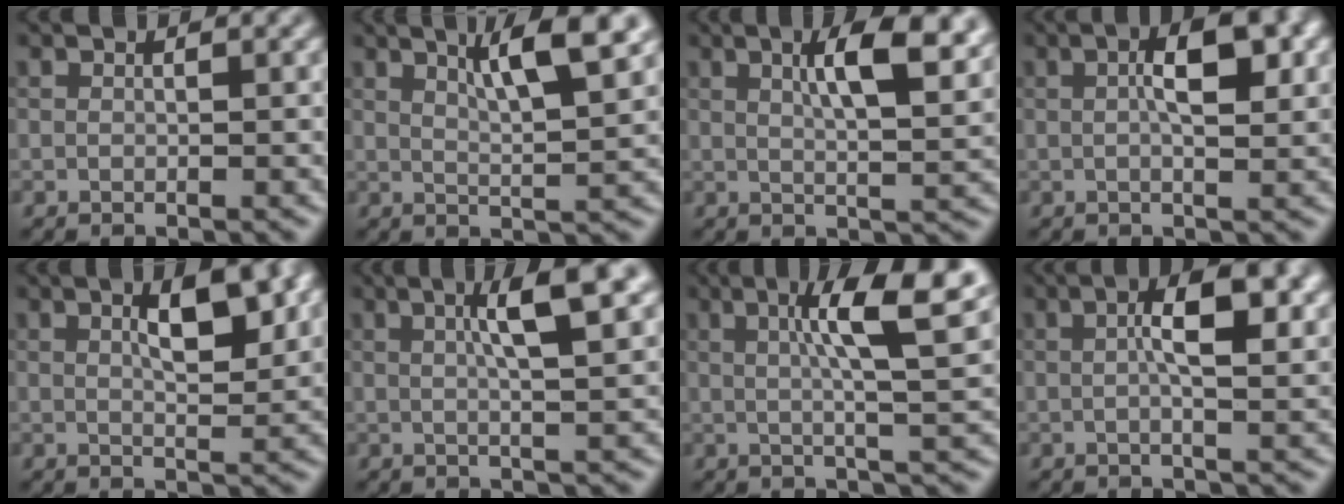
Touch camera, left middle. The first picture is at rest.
{"total": 5.7, "force": [3.0, 1.0, 4.8], "torque": [-0.071, 0.004, 0.050]}
{"total": 7.4, "force": [2.7, 2.1, 6.5], "torque": [-0.087, 0.007, 0.042]}
{"total": 4.8, "force": [0.9, 1.5, 4.5], "torque": [-0.075, 0.005, 0.011]}
{"total": 4.7, "force": [1.6, 1.4, 4.2], "torque": [-0.070, 0.003, 0.024]}
{"total": 5.7, "force": [1.9, 1.1, 5.2], "torque": [-0.072, 0.011, 0.025]}
{"total": 8.2, "force": [2.3, 1.7, 7.7], "torque": [-0.108, 0.012, 0.031]}
{"total": 5.3, "force": [0.9, 1.4, 5.0], "torque": [-0.079, 0.006, 0.011]}